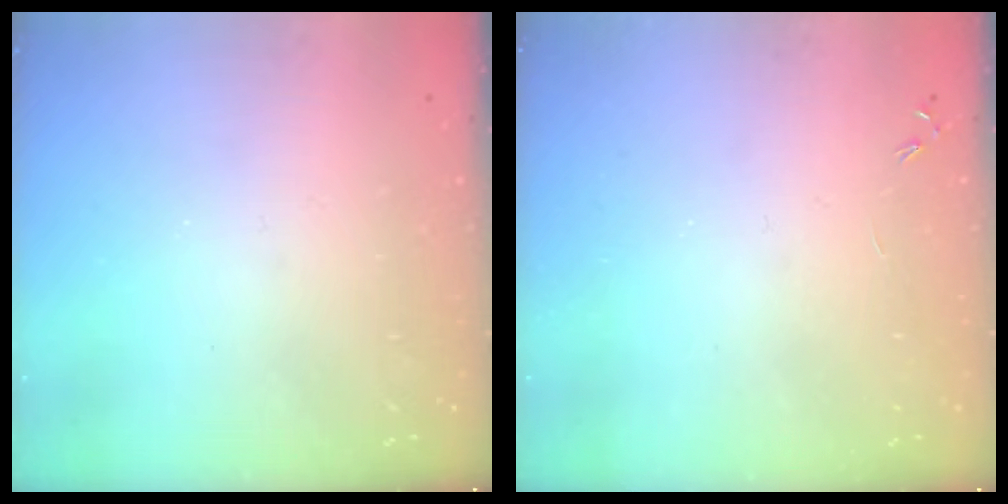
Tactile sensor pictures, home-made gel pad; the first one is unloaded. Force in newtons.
{"total": 0.0}